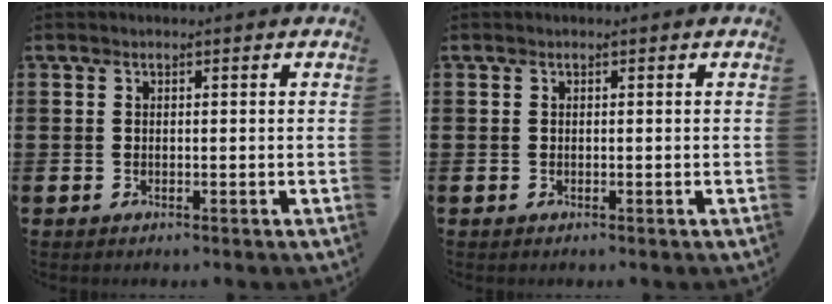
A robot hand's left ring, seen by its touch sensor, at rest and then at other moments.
{"total": 0.0}